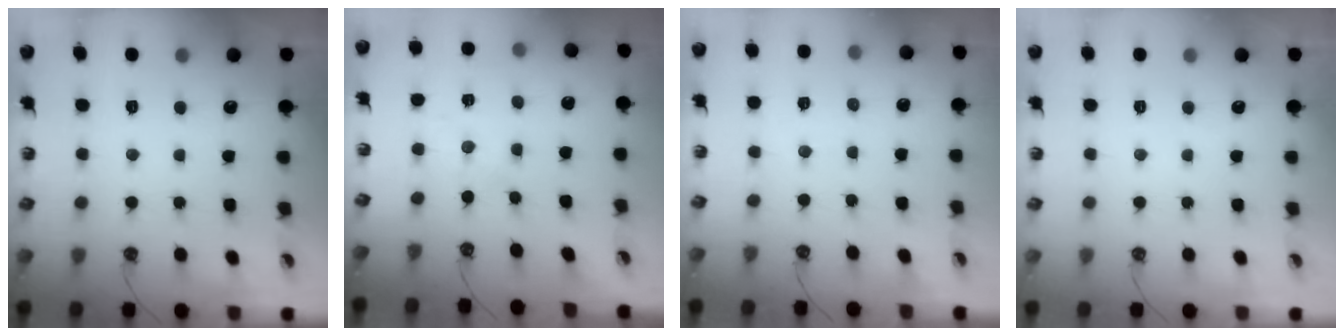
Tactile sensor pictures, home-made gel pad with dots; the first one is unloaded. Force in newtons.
{"total": 0.0}
{"total": 3.6, "press": 3.6, "slide": 0.5}
{"total": 0.0}